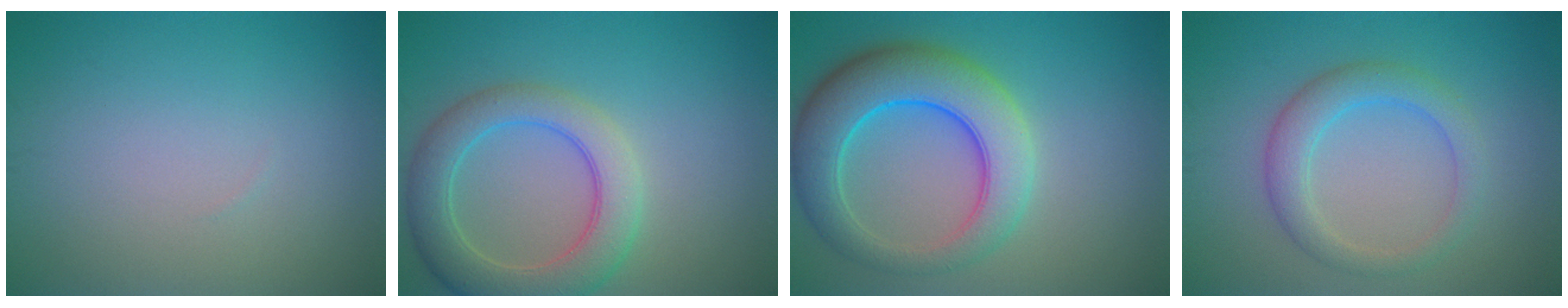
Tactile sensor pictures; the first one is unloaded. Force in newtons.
{"total": 6.1, "press": 6.0, "slide": 0.6}
{"total": 8.4, "press": 8.4, "slide": 0.2}
{"total": 3.5, "press": 3.5, "slide": 0.1}